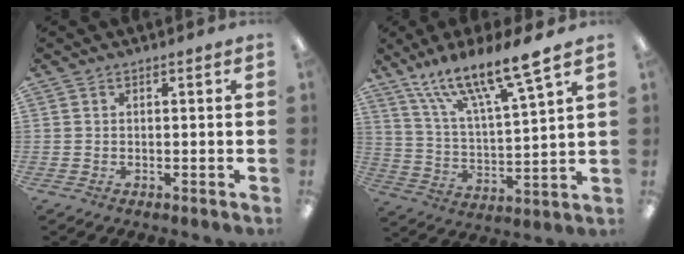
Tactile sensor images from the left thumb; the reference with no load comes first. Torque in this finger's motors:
{"motor_torque": [2.23, 0.90, 1.71, -1.06, 0.35]}